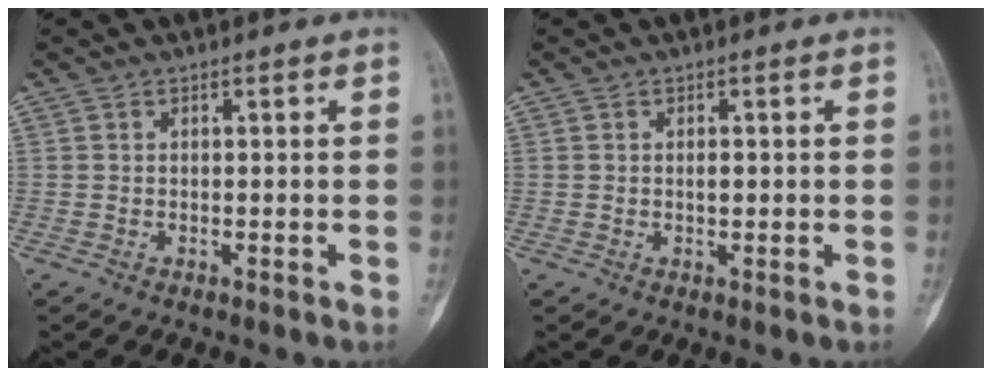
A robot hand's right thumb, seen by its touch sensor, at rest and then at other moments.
{"total": 1.1, "force": [0.1, 0.6, 1.0], "torque": [-0.016, 0.000, 0.002]}